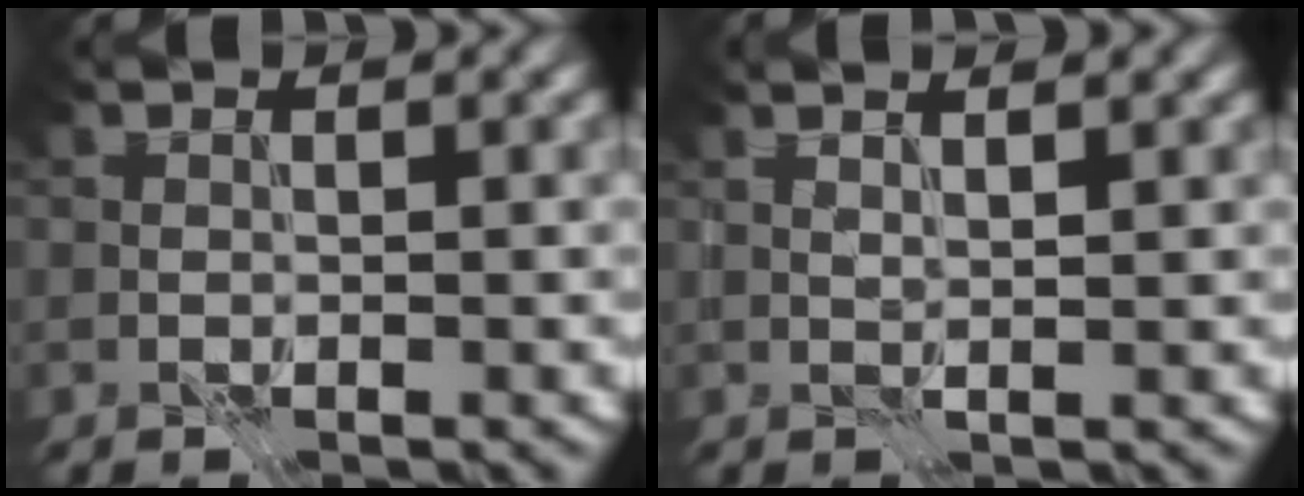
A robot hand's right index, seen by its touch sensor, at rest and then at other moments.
{"total": 2.4, "force": [1.5, 0.7, 1.7], "torque": [-0.016, 0.001, 0.003]}